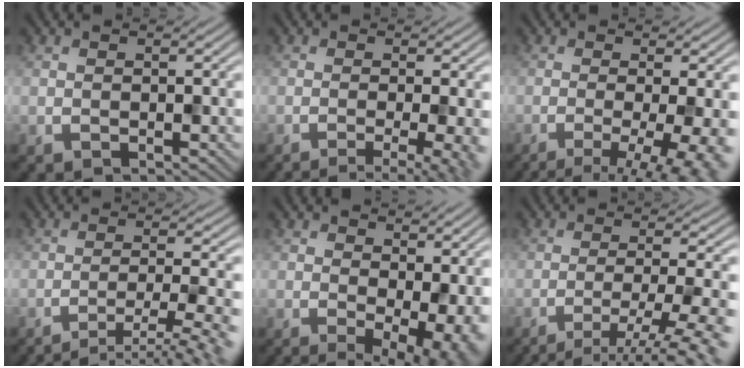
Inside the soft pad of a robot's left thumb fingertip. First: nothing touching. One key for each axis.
{"total": 6.8, "fx": -2.7, "fy": 1.9, "fz": 5.9, "tx": -0.056, "ty": 0.003, "tz": -0.022}
{"total": 8.9, "fx": -2.9, "fy": 2.8, "fz": 7.9, "tx": -0.074, "ty": -0.008, "tz": -0.019}
{"total": 9.6, "fx": -7.1, "fy": 1.3, "fz": 6.3, "tx": -0.093, "ty": 0.006, "tz": -0.090}
{"total": 6.8, "fx": 0.1, "fy": 2.5, "fz": 6.3, "tx": -0.072, "ty": -0.008, "tz": 0.023}
{"total": 10.6, "fx": -7.1, "fy": 2.0, "fz": 7.5, "tx": -0.104, "ty": 0.001, "tz": -0.081}